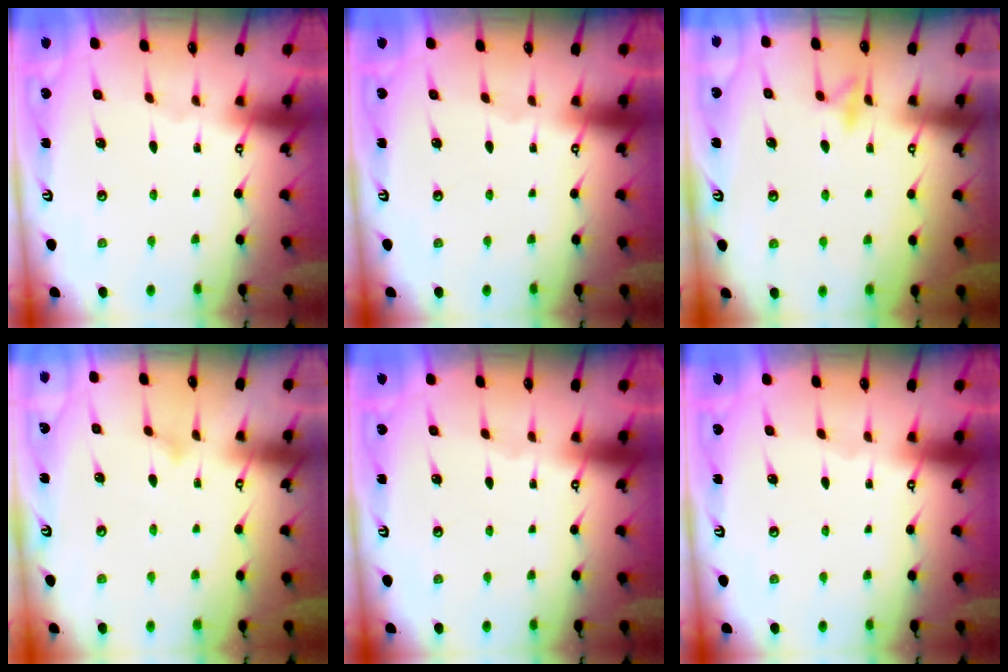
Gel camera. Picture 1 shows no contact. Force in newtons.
{"total": 0.0}
{"total": 9.0, "press": 8.9, "slide": 1.0}
{"total": 8.0, "press": 8.0, "slide": 0.4}
{"total": 0.0}
{"total": 0.0}